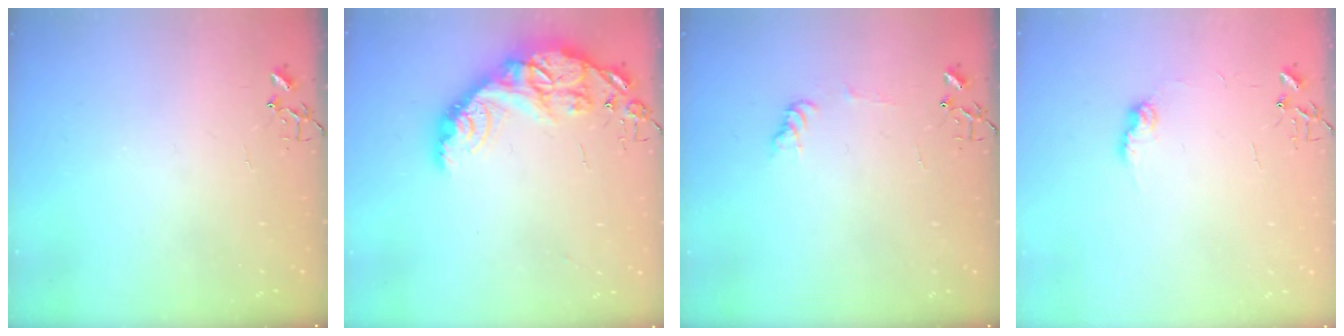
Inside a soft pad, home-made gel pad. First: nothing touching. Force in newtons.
{"total": 19.4, "press": 19.3, "slide": 1.6}
{"total": 7.3, "press": 7.3, "slide": 0.8}
{"total": 7.2, "press": 7.2, "slide": 0.3}